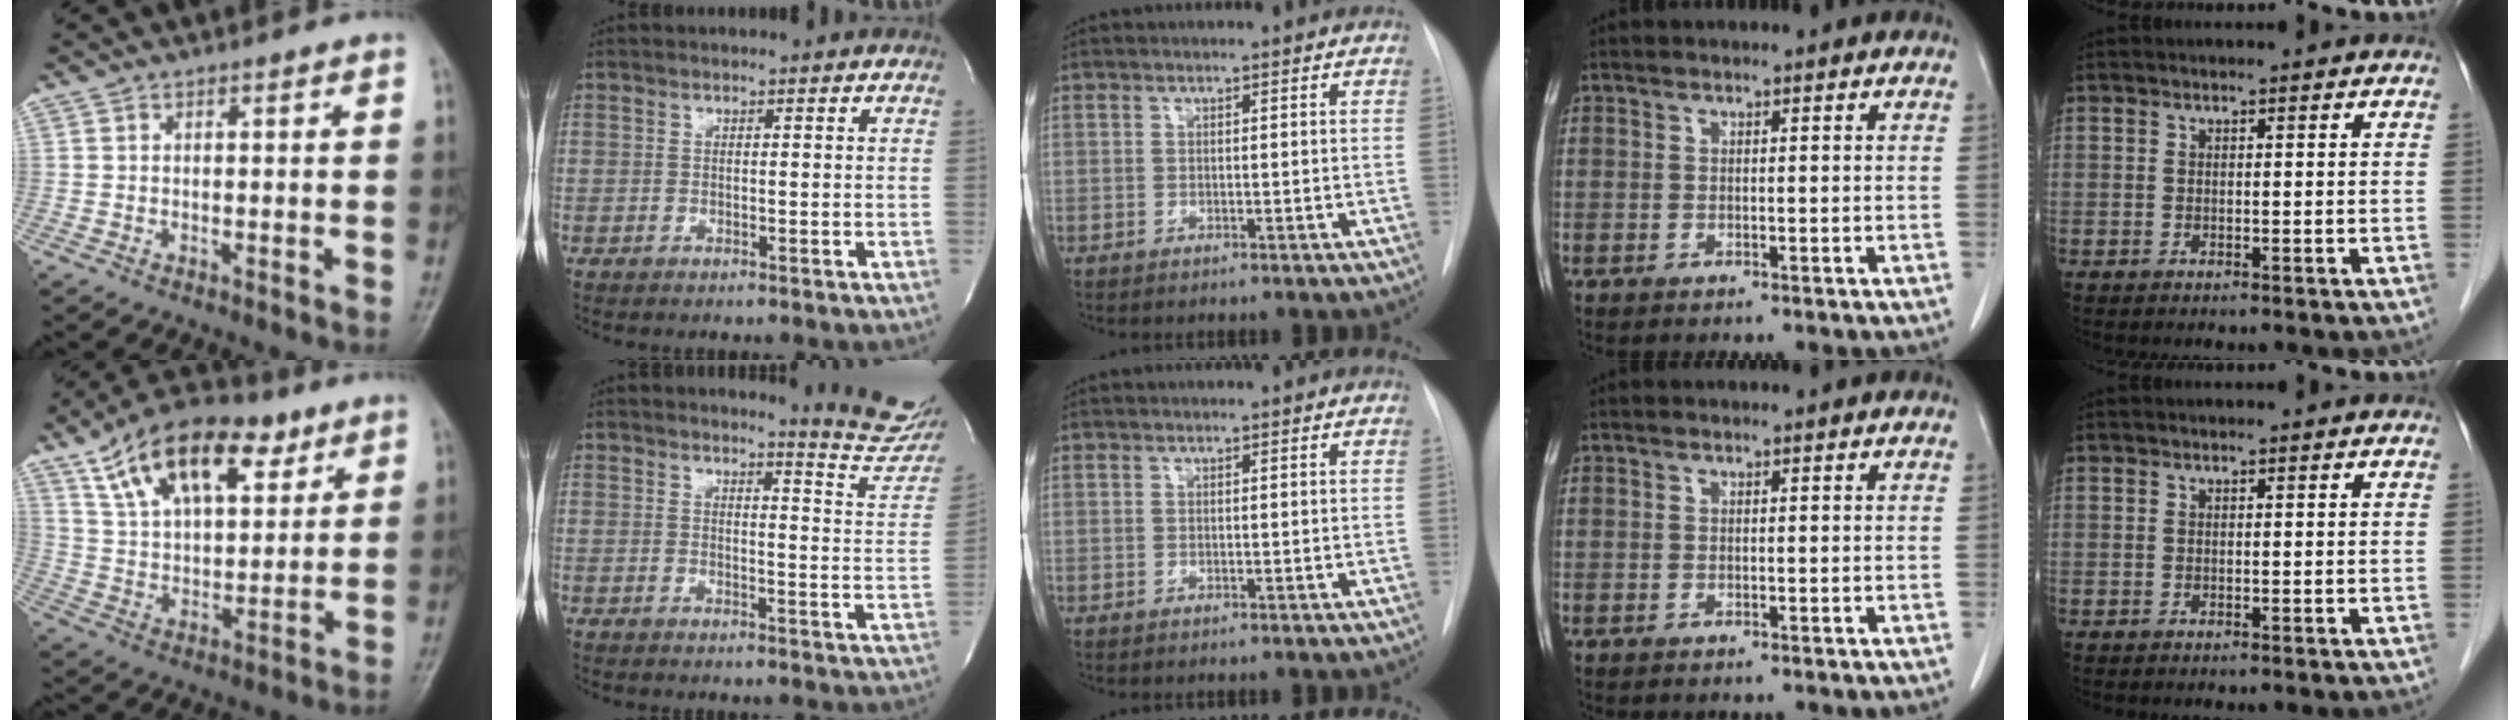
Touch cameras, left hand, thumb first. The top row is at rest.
{"thumb": {"total": 19.2, "force": [10.0, 10.1, 12.9], "torque": [-0.178, -0.019, 0.174]}, "index": {"total": 9.7, "force": [9.6, -0.4, 1.1], "torque": [-0.006, -0.091, 0.091]}}